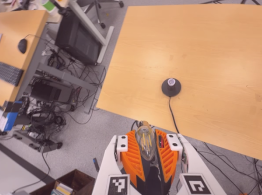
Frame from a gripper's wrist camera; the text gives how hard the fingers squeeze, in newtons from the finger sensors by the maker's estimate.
{"total": 19.4, "left": 24.5, "right": 14.3}